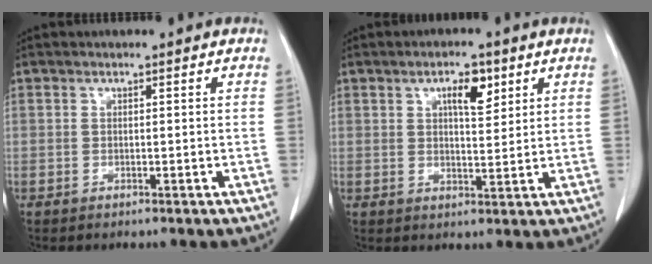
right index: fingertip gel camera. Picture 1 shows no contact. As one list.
[{"total": 4.9, "force": [2.4, 1.7, 3.9], "torque": [-0.065, 0.001, 0.040]}]